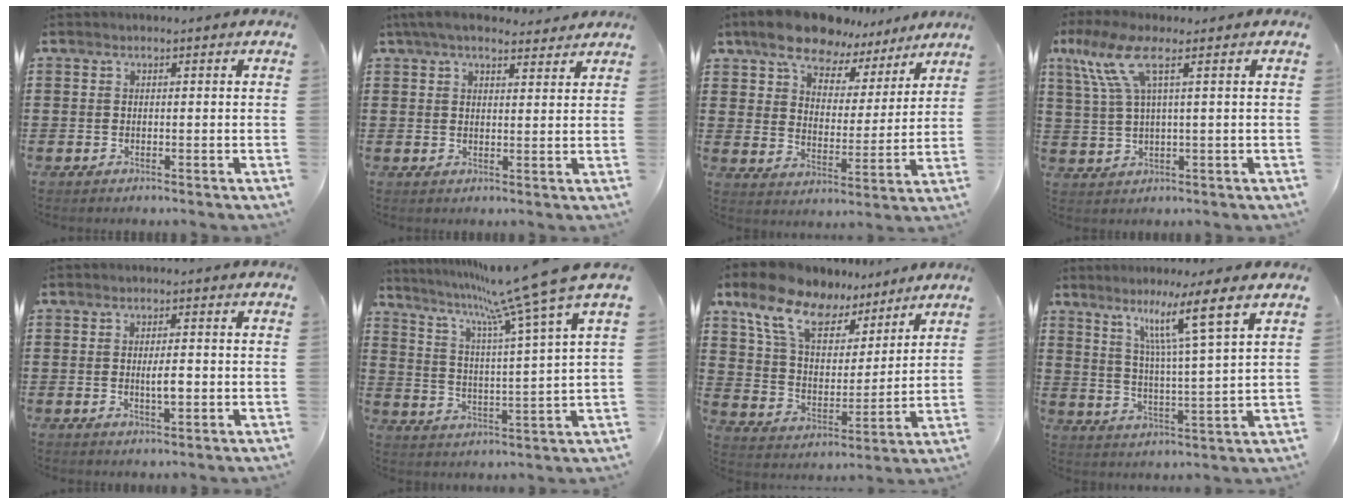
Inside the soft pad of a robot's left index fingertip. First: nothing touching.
{"total": 5.1, "force": [4.3, 1.3, 2.4], "torque": [-0.060, -0.005, 0.080]}
{"total": 10.3, "force": [8.9, 4.0, 3.3], "torque": [-0.092, -0.037, 0.164]}
{"total": 7.6, "force": [3.2, 1.2, 6.8], "torque": [-0.161, -0.003, 0.050]}
{"total": 3.1, "force": [-0.2, 0.9, 2.9], "torque": [-0.045, -0.002, -0.007]}
{"total": 11.0, "force": [9.1, -1.7, 5.9], "torque": [-0.143, -0.061, 0.141]}
{"total": 11.4, "force": [8.5, 5.1, 5.5], "torque": [-0.148, -0.026, 0.156]}
{"total": 9.5, "force": [6.2, -0.7, 7.2], "torque": [-0.142, -0.027, 0.096]}